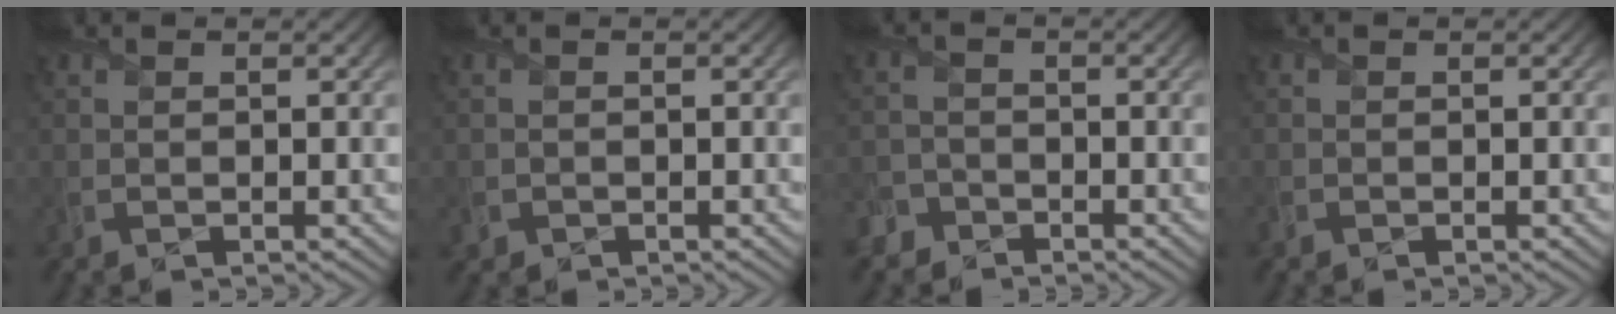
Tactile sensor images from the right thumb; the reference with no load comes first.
{"total": 1.0, "force": [-0.5, 0.9, 0.0], "torque": [0.003, -0.007, -0.013]}
{"total": 2.8, "force": [-2.3, 1.6, 0.3], "torque": [-0.001, 0.001, -0.057]}
{"total": 0.5, "force": [-0.4, 0.3, 0.0], "torque": [-0.002, -0.005, -0.008]}